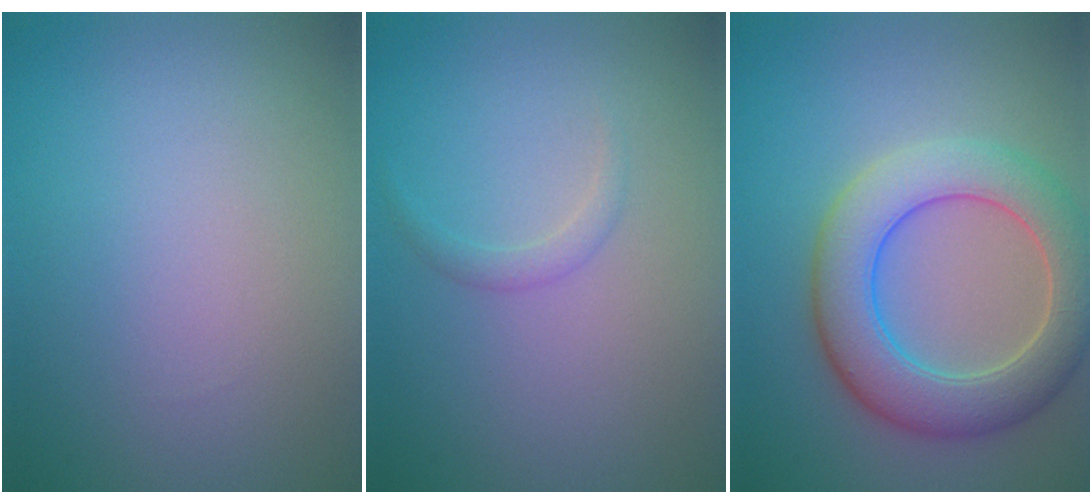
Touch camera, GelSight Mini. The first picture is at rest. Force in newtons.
{"total": 1.0, "press": 1.0, "slide": 0.1}
{"total": 7.2, "press": 7.1, "slide": 0.6}